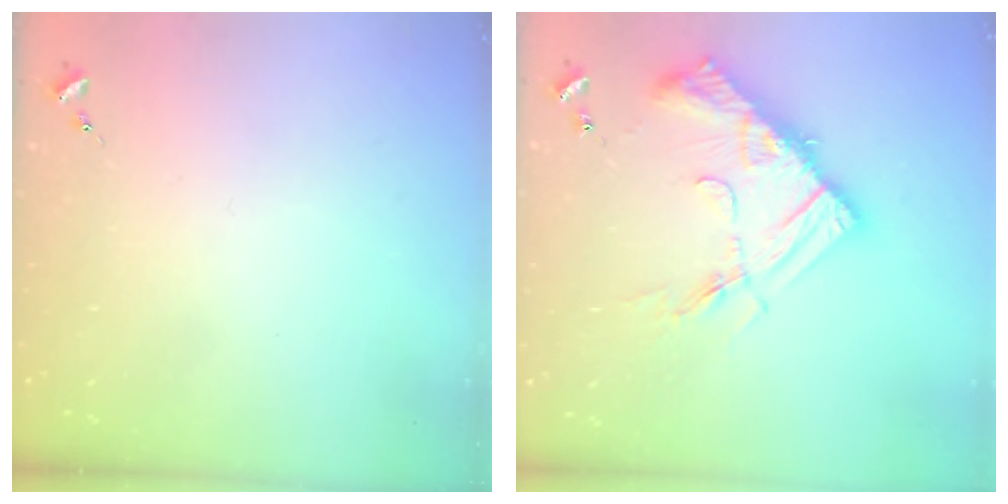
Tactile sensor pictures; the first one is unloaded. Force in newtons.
{"total": 16.6, "press": 16.6, "slide": 1.1}